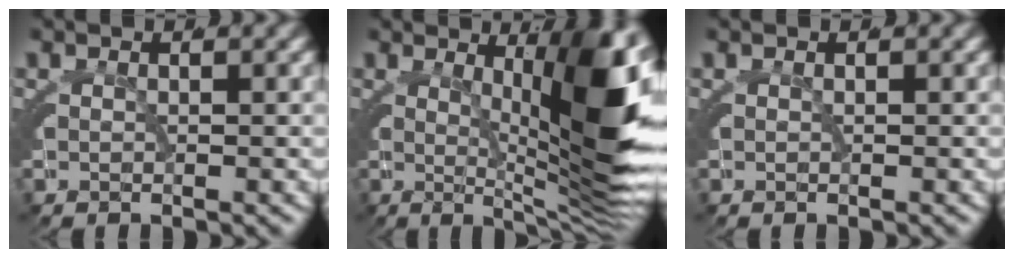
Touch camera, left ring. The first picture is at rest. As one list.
[{"total": 14.0, "force": [2.1, 3.9, 13.3], "torque": [-0.152, 0.021, 0.028]}, {"total": 0.0}]